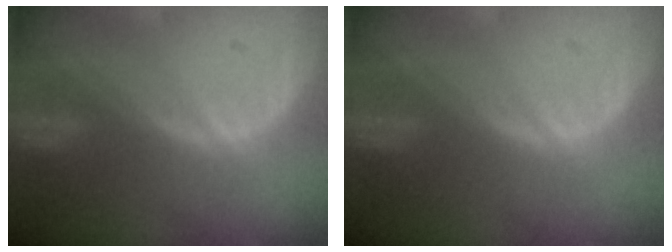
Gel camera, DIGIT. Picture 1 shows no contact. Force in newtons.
{"total": 0.0}